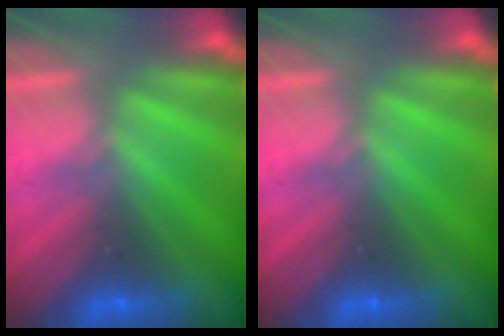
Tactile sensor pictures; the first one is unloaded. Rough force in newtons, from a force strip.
{"total": 0.0}